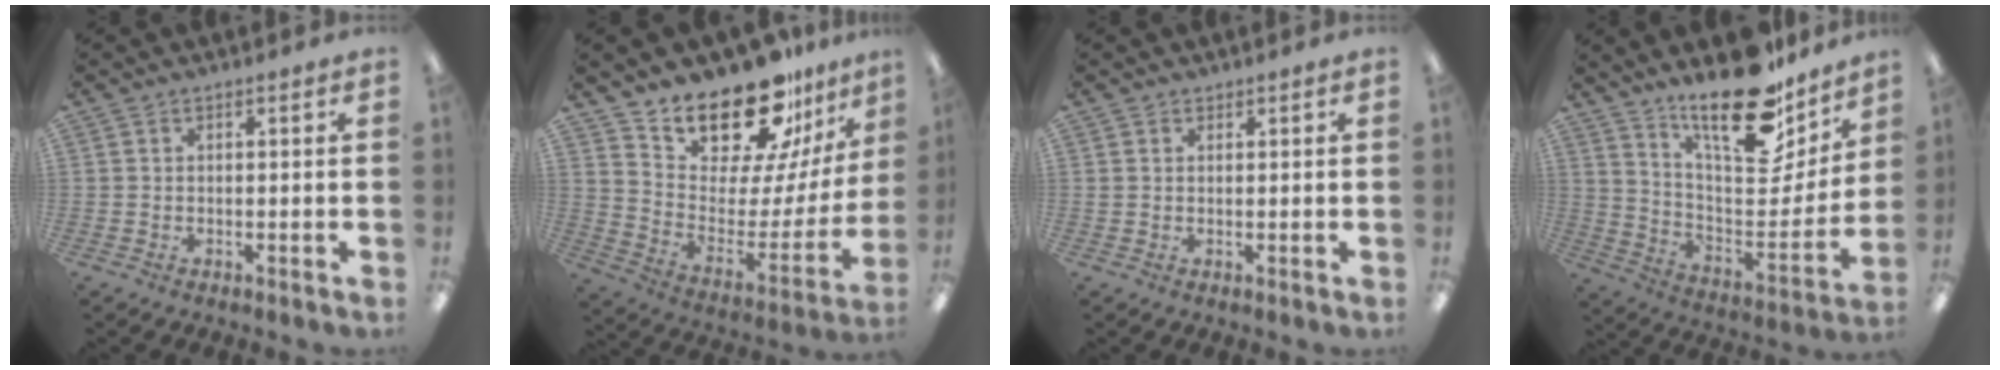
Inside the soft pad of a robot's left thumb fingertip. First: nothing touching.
{"total": 20.6, "force": [18.3, 6.2, 6.9], "torque": [-0.115, -0.156, 0.317]}
{"total": 0.9, "force": [0.7, 0.6, 0.1], "torque": [-0.002, 0.002, 0.014]}
{"total": 23.4, "force": [17.5, 8.7, 12.9], "torque": [-0.176, -0.127, 0.298]}